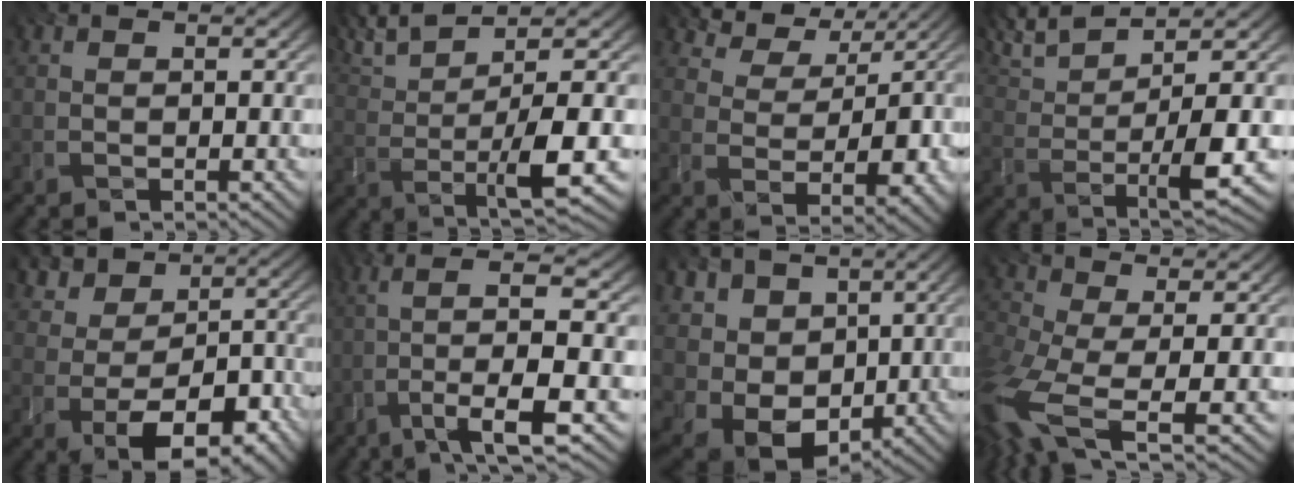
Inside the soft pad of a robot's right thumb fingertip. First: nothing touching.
{"total": 8.8, "force": [2.8, 2.0, 8.0], "torque": [-0.155, 0.010, 0.054]}
{"total": 5.6, "force": [2.4, 3.6, 3.6], "torque": [-0.058, -0.005, 0.046]}
{"total": 8.7, "force": [4.0, 2.3, 7.4], "torque": [-0.153, 0.008, 0.077]}
{"total": 9.3, "force": [-2.0, 7.1, 5.6], "torque": [-0.078, -0.018, -0.031]}
{"total": 8.0, "force": [-2.7, 0.9, 7.5], "torque": [-0.126, 0.022, -0.061]}
{"total": 11.8, "force": [-0.2, 9.3, 7.2], "torque": [-0.183, -0.017, 0.022]}
{"total": 10.2, "force": [-3.7, 4.7, 8.2], "torque": [-0.212, -0.023, -0.076]}